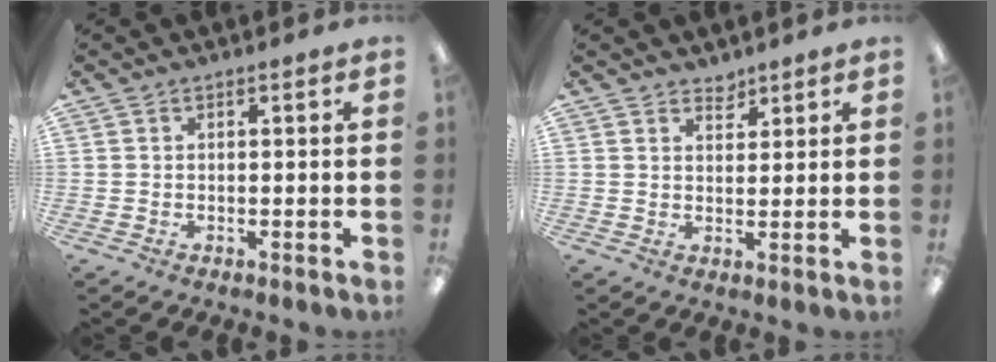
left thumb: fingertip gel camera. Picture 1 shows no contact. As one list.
[{"total": 3.0, "force": [2.7, 1.3, 0.0], "torque": [0.011, -0.020, 0.049]}]